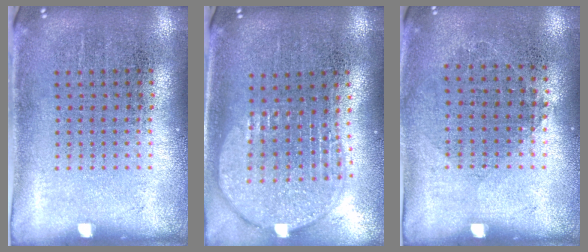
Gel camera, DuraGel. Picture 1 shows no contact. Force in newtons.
{"total": 2.0, "press": 1.7, "slide": 1.1}
{"total": 0.8, "press": 0.8, "slide": 0.3}